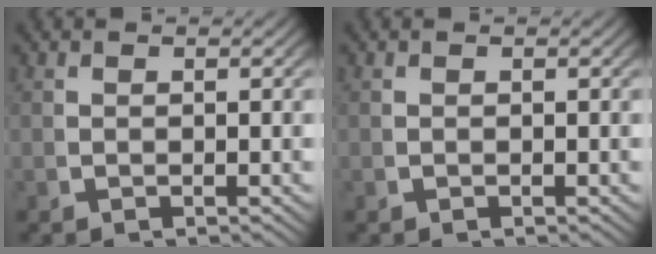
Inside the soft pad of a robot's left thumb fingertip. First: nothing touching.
{"total": 0.0}